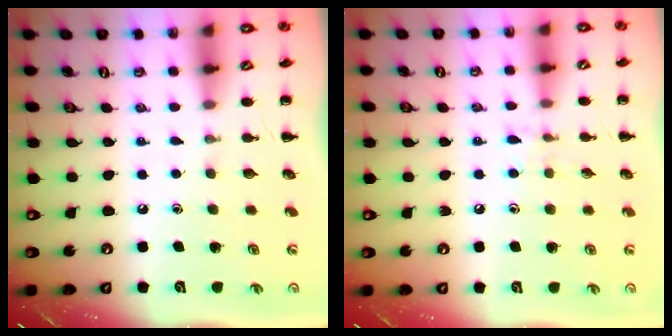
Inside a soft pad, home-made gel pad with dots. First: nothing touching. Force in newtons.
{"total": 6.3, "press": 6.0, "slide": 1.9}